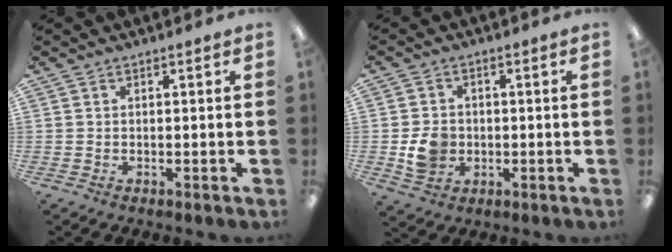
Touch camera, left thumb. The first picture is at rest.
{"total": 6.5, "force": [-0.9, 5.6, 3.1], "torque": [-0.054, 0.006, -0.014]}